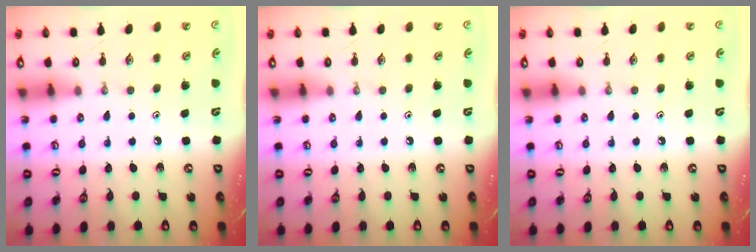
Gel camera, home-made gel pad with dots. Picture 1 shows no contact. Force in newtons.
{"total": 0.0}
{"total": 0.0}